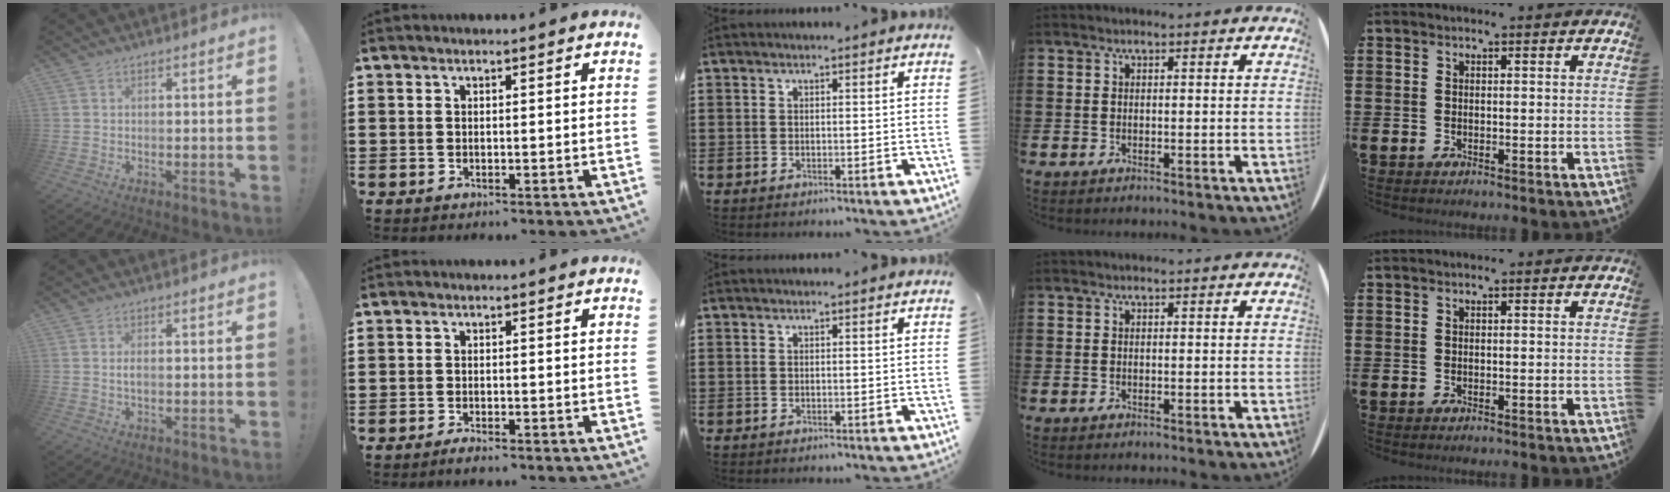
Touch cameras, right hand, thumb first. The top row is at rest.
{"thumb": {"total": 1.4, "force": [-0.2, 0.4, 1.3], "torque": [-0.028, 0.002, -0.003]}, "index": {"total": 1.2, "force": [-1.1, -0.1, 0.4], "torque": [-0.008, -0.005, -0.020]}}